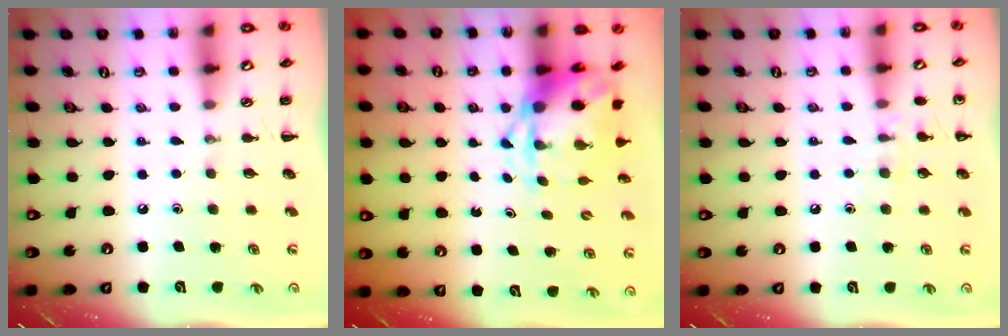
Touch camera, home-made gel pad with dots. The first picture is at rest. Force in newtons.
{"total": 7.1, "press": 7.0, "slide": 1.1}
{"total": 7.1, "press": 6.9, "slide": 1.6}